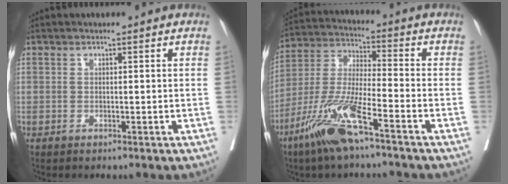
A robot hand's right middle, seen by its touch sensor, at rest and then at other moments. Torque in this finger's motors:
{"motor_torque": [1.47, -0.67, 0.72, 0.21]}